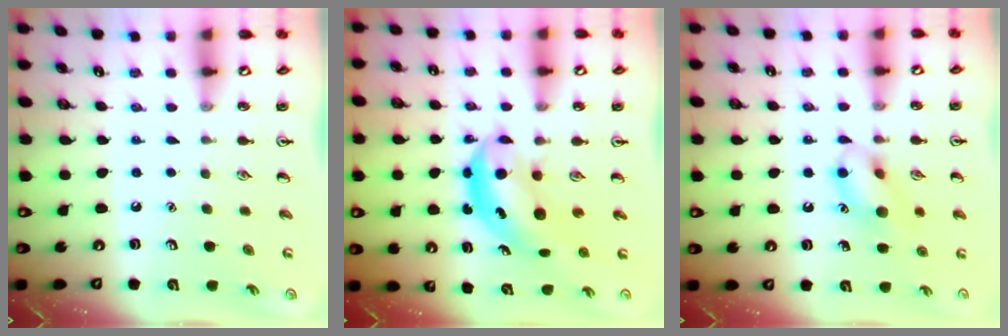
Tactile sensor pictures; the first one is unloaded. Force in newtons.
{"total": 5.6, "press": 5.5, "slide": 1.2}
{"total": 11.3, "press": 11.2, "slide": 1.2}